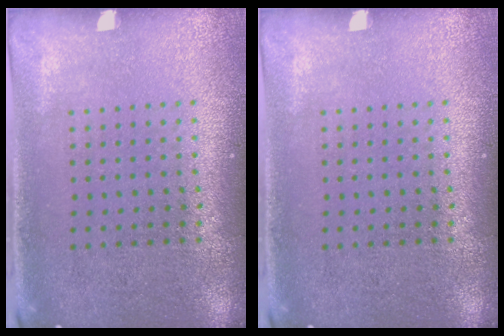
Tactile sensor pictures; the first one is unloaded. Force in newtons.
{"total": 0.0}